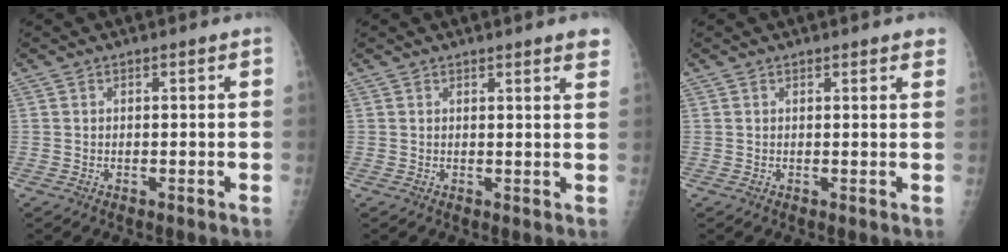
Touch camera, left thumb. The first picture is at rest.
{"total": 3.6, "force": [2.8, -0.1, 2.3], "torque": [-0.027, -0.011, 0.027]}
{"total": 2.3, "force": [1.9, 0.1, 1.3], "torque": [-0.011, -0.003, 0.017]}